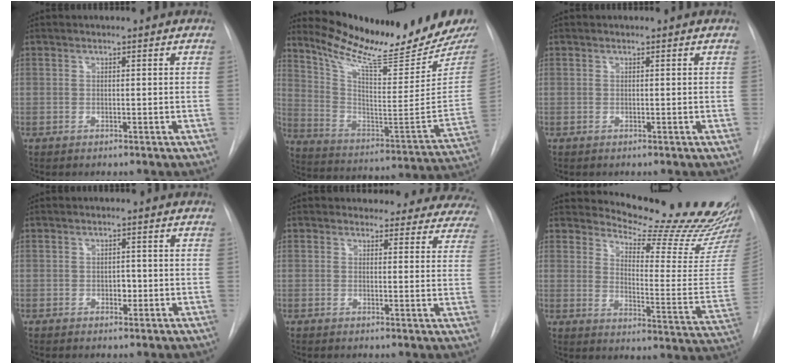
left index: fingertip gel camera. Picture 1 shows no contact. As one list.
[{"total": 22.1, "force": [19.7, 0.8, 10.1], "torque": [-0.171, -0.103, 0.293]}, {"total": 0.0}, {"total": 1.7, "force": [-1.1, 0.9, 0.9], "torque": [-0.011, -0.004, -0.014]}, {"total": 14.0, "force": [12.9, 5.2, 1.5], "torque": [0.014, -0.042, 0.116]}, {"total": 19.7, "force": [18.8, 1.0, 5.7], "torque": [-0.082, -0.141, 0.222]}]